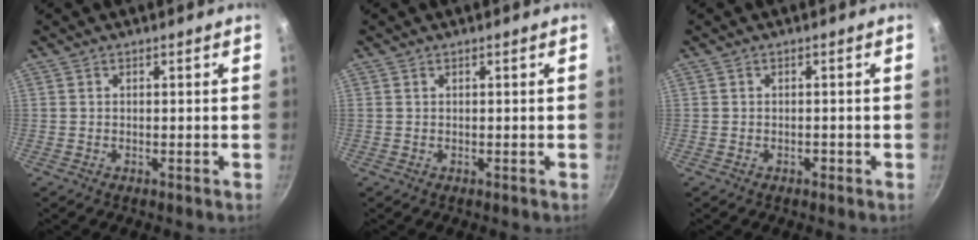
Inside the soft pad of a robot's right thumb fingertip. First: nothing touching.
{"total": 0.0}
{"total": 0.9, "force": [-0.5, 0.6, 0.4], "torque": [-0.004, 0.005, -0.005]}